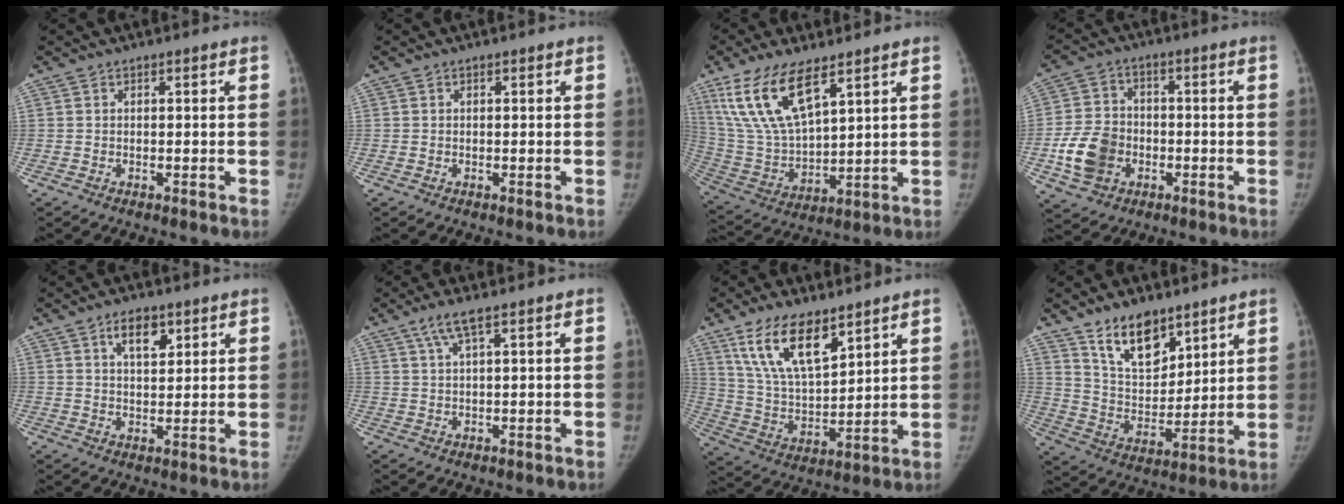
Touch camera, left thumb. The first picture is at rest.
{"total": 0.0}
{"total": 15.8, "force": [9.1, 6.1, 11.4], "torque": [-0.219, -0.033, 0.191]}
{"total": 10.6, "force": [-3.0, 8.4, 5.6], "torque": [-0.093, 0.015, -0.054]}
{"total": 5.4, "force": [3.0, 2.8, 3.6], "torque": [-0.043, -0.018, 0.049]}
{"total": 3.6, "force": [2.0, 0.3, 3.0], "torque": [-0.074, 0.003, 0.049]}
{"total": 14.7, "force": [9.3, 6.1, 9.6], "torque": [-0.153, -0.044, 0.187]}
{"total": 12.7, "force": [8.9, 6.4, 6.4], "torque": [-0.073, -0.067, 0.170]}